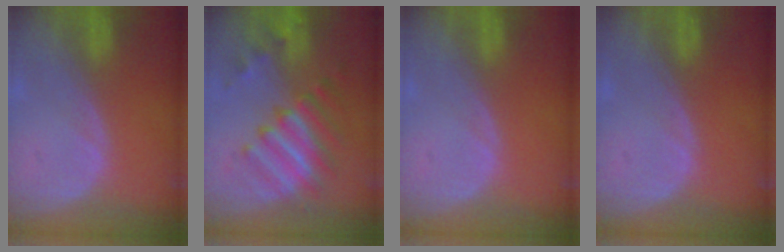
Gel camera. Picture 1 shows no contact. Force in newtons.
{"total": 9.4, "press": 8.5, "slide": 4.1}
{"total": 0.0}
{"total": 0.0}